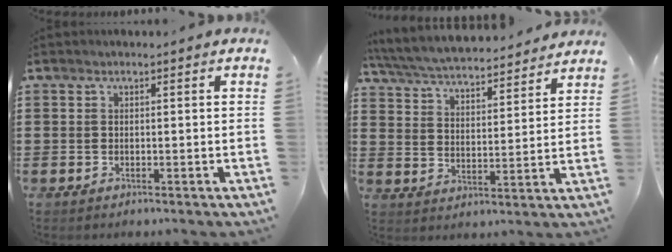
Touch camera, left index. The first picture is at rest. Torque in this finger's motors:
{"motor_torque": [2.14, 0.00, 0.56, 0.21]}